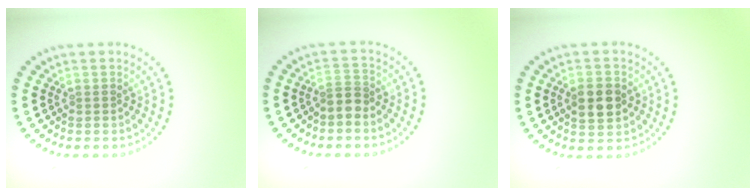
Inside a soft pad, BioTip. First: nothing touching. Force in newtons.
{"total": 1.5, "press": 1.1, "slide": 1.0}
{"total": 3.7, "press": 3.7, "slide": 0.1}